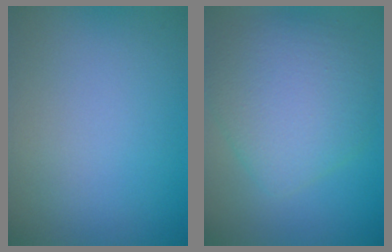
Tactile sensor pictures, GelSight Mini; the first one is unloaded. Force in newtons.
{"total": 6.4, "press": 6.4, "slide": 0.3}